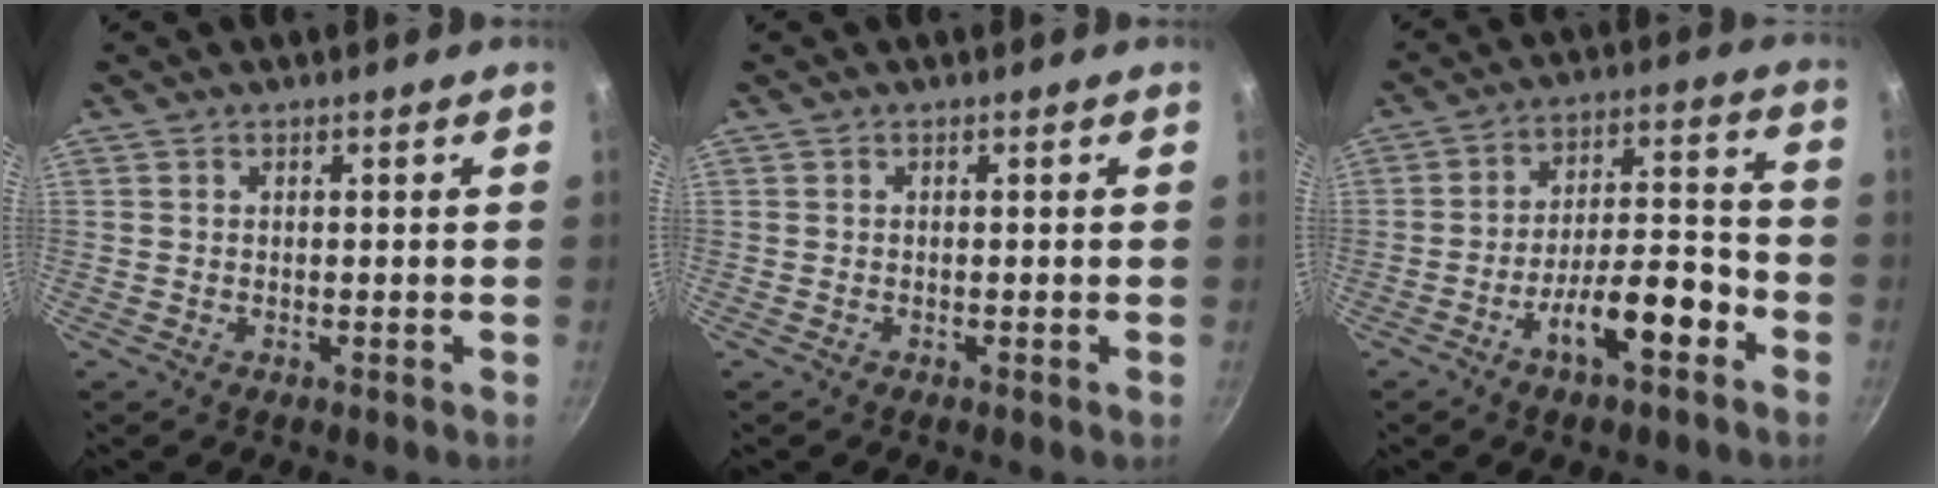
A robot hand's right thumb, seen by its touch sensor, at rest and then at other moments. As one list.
[{"total": 0.0}, {"total": 12.1, "force": [-6.1, 4.4, 9.5], "torque": [-0.133, 0.056, -0.098]}]